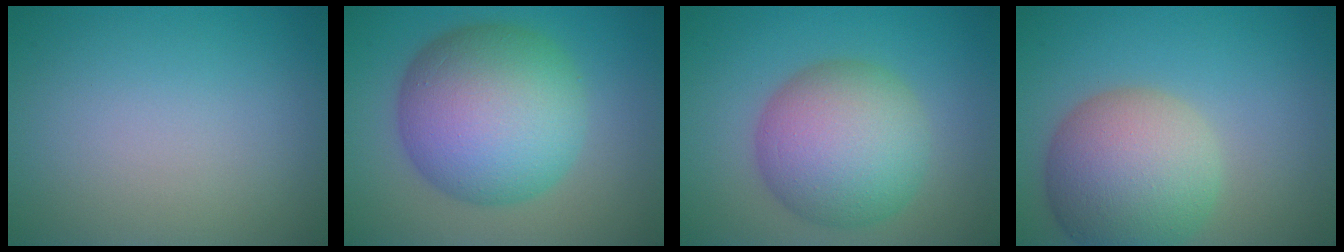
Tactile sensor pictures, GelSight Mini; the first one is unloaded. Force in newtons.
{"total": 12.4, "press": 12.4, "slide": 0.2}
{"total": 8.9, "press": 8.9, "slide": 0.3}
{"total": 8.8, "press": 8.8, "slide": 0.7}